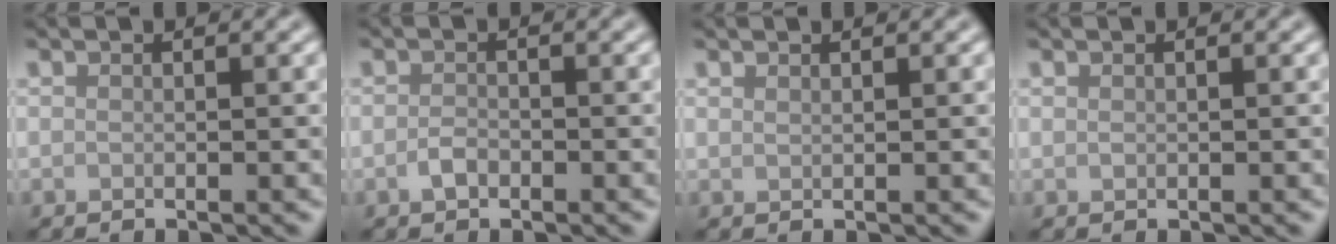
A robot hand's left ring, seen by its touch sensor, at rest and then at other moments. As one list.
[{"total": 1.3, "force": [-0.9, 0.6, 0.7], "torque": [-0.019, -0.001, -0.020]}, {"total": 0.5, "force": [0.5, 0.1, 0.1], "torque": [0.001, 0.000, 0.010]}, {"total": 0.0}]